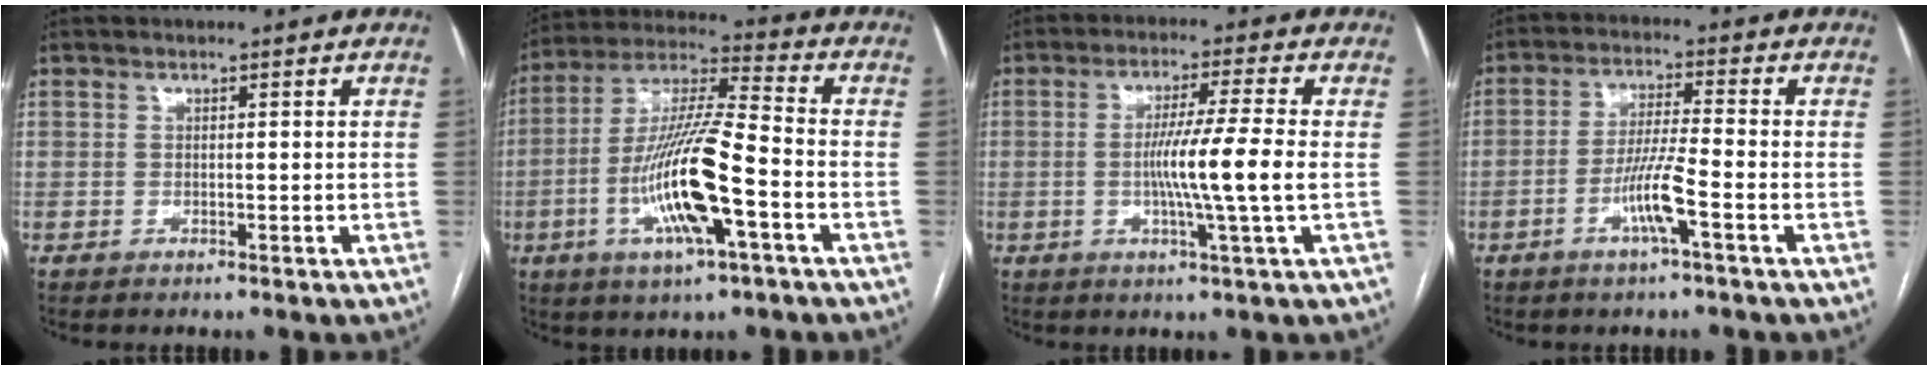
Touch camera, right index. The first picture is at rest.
{"total": 16.1, "force": [-4.9, 1.9, 15.2], "torque": [-0.303, -0.004, -0.087]}
{"total": 8.8, "force": [-0.9, -1.4, 8.6], "torque": [-0.154, -0.009, -0.017]}
{"total": 6.7, "force": [-2.8, -0.2, 6.1], "torque": [-0.121, -0.002, -0.054]}